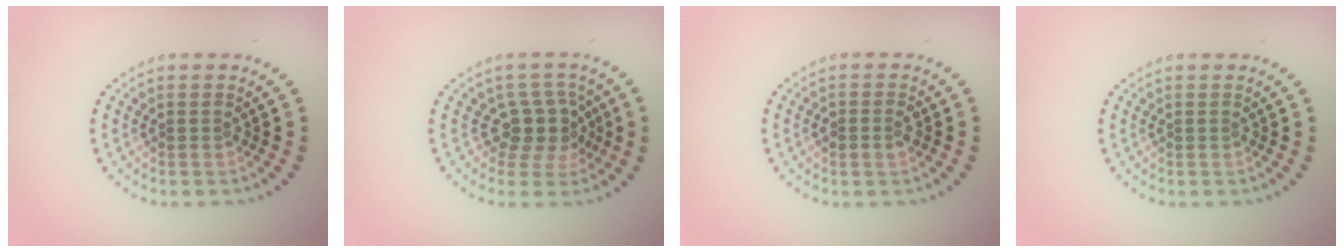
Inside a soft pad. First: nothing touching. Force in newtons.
{"total": 3.5, "press": 2.7, "slide": 2.2}
{"total": 1.5, "press": 1.5, "slide": 0.2}
{"total": 0.0}